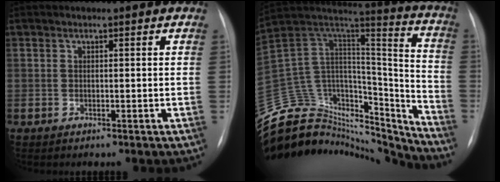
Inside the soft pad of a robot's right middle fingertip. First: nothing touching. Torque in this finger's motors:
{"motor_torque": [-0.43, -0.96, -0.21, -0.12]}